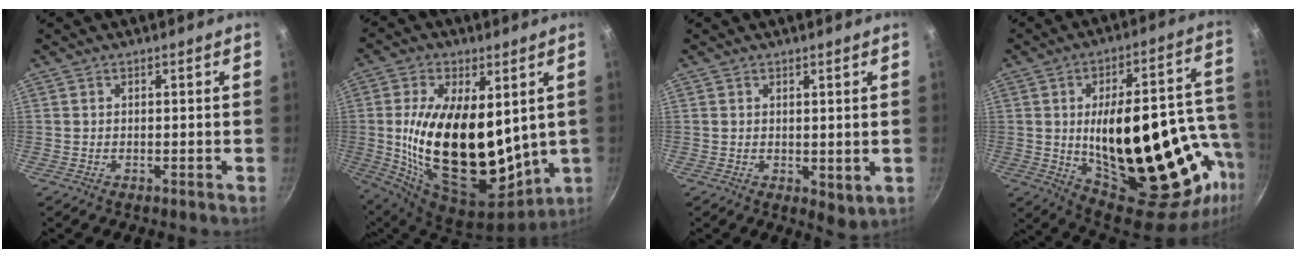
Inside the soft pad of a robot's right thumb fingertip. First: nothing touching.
{"total": 25.8, "force": [2.8, 13.9, 21.5], "torque": [-0.375, -0.036, 0.067]}
{"total": 3.3, "force": [0.8, 1.9, 2.6], "torque": [-0.035, -0.013, 0.015]}
{"total": 32.4, "force": [-3.9, 13.8, 29.0], "torque": [-0.375, 0.005, -0.028]}